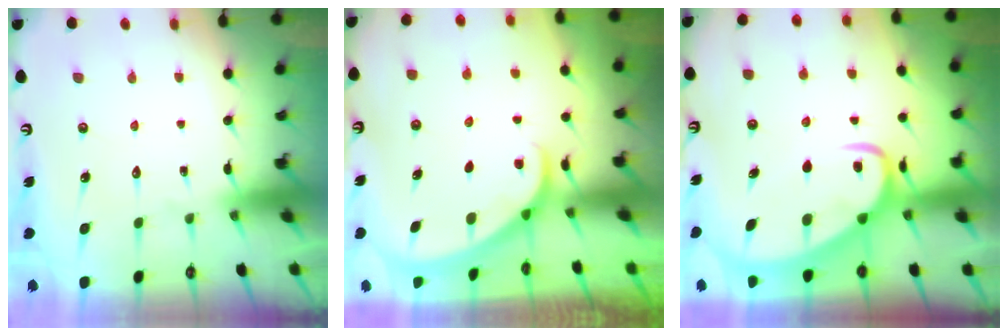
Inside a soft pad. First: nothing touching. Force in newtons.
{"total": 2.1, "press": 2.1, "slide": 0.1}
{"total": 8.0, "press": 8.0, "slide": 0.9}